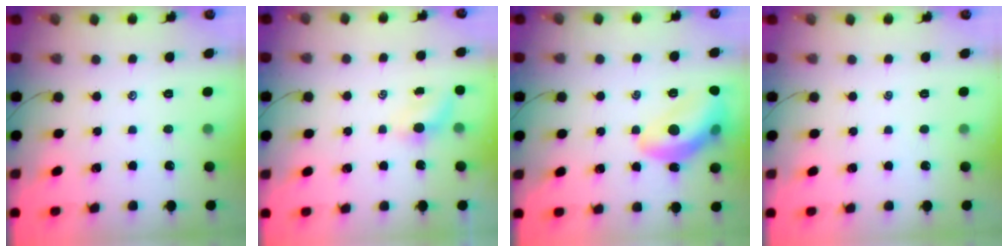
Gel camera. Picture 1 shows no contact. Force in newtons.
{"total": 3.0, "press": 2.8, "slide": 1.0}
{"total": 14.7, "press": 14.6, "slide": 1.5}
{"total": 0.0}